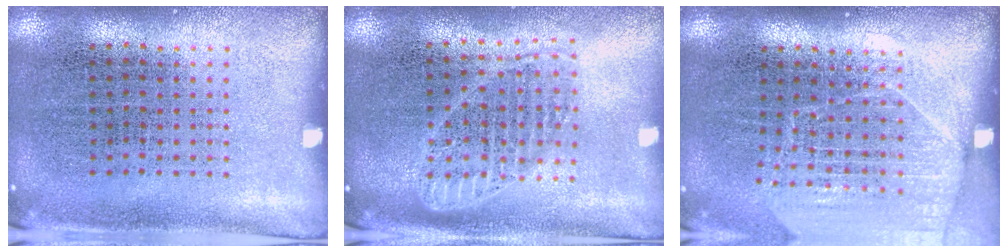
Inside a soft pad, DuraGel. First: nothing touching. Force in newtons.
{"total": 1.8, "press": 1.5, "slide": 1.0}
{"total": 1.6, "press": 1.6, "slide": 0.3}